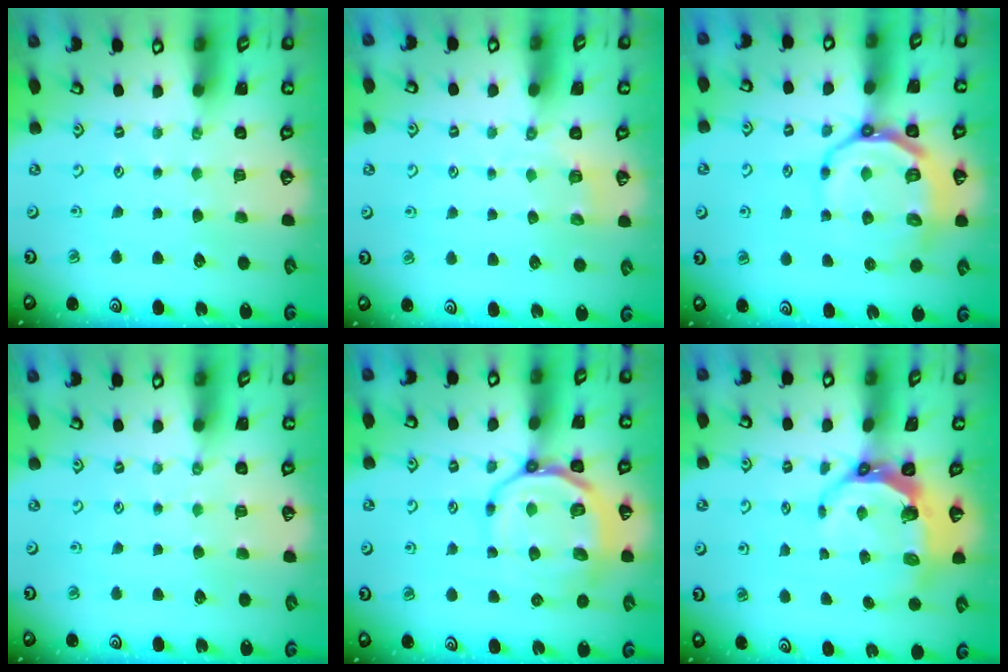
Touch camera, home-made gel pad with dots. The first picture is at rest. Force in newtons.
{"total": 2.1, "press": 1.0, "slide": 1.9}
{"total": 12.5, "press": 12.1, "slide": 3.0}
{"total": 2.5, "press": 2.4, "slide": 0.4}
{"total": 15.1, "press": 14.9, "slide": 2.1}
{"total": 8.0, "press": 6.4, "slide": 4.7}